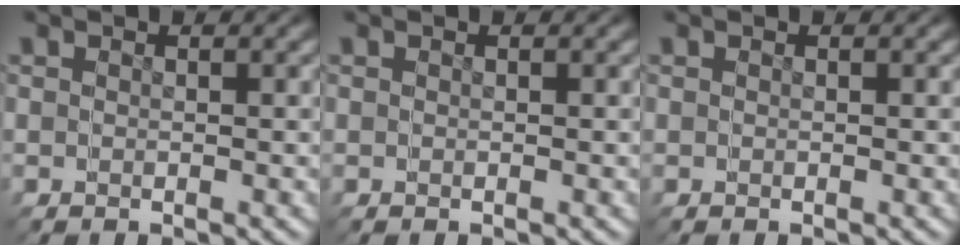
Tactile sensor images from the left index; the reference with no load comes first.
{"total": 0.0}
{"total": 0.0}